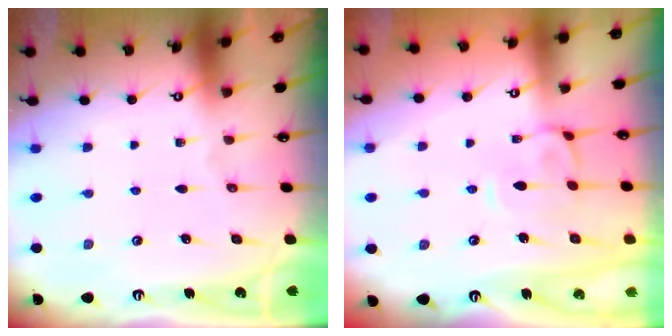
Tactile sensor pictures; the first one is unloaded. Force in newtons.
{"total": 0.9, "press": 0.3, "slide": 0.8}